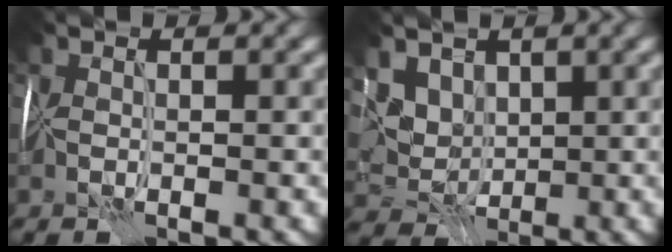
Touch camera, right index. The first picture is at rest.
{"total": 5.1, "force": [2.7, 3.6, 2.4], "torque": [-0.051, 0.009, 0.050]}